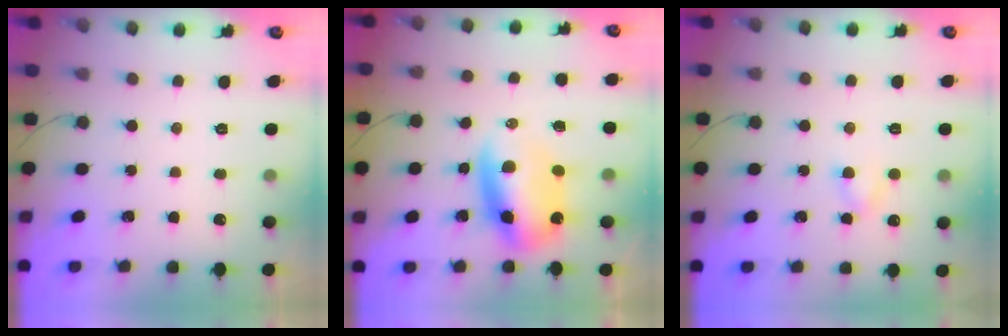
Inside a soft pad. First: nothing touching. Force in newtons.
{"total": 10.1, "press": 9.7, "slide": 2.7}
{"total": 3.1, "press": 3.0, "slide": 0.7}